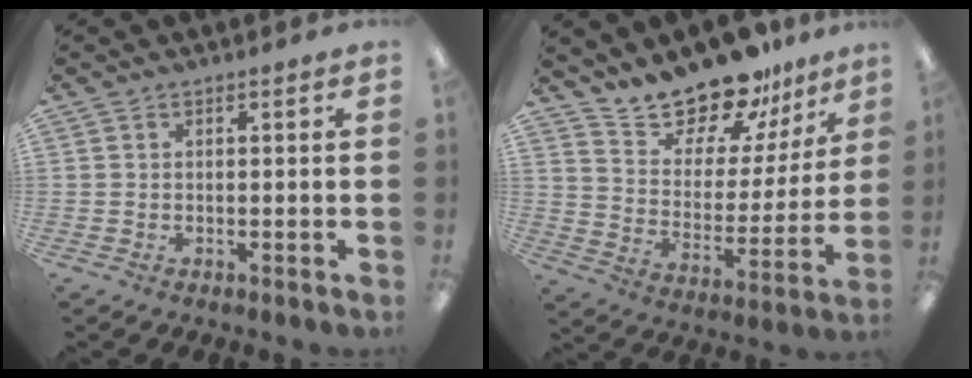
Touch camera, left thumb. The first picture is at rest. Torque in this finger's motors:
{"motor_torque": [1.18, 1.21, 1.43, -1.34, 0.09]}